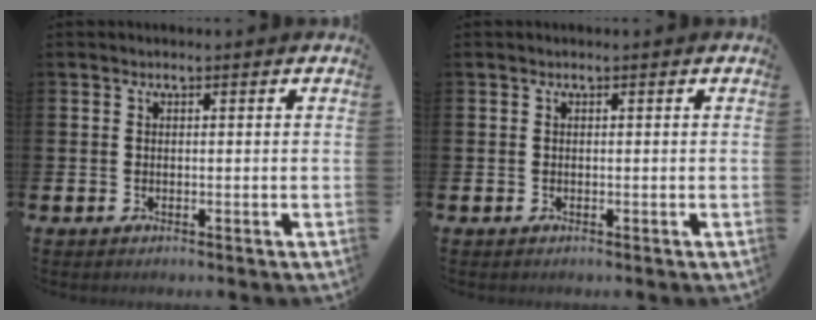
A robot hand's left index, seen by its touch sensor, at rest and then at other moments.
{"total": 0.0}